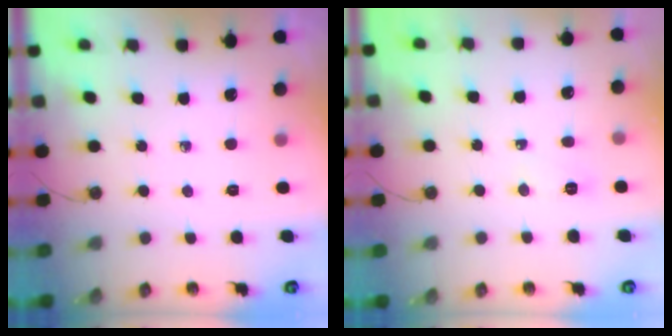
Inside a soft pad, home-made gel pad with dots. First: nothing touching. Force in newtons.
{"total": 9.1, "press": 5.0, "slide": 7.5}